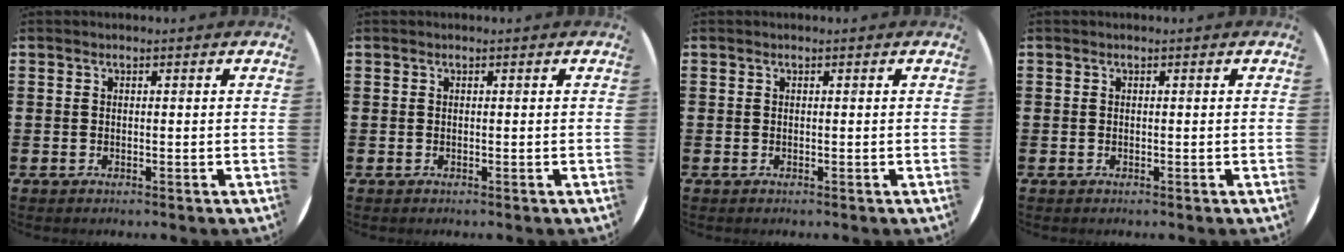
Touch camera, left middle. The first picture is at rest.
{"total": 0.0}
{"total": 0.0}
{"total": 0.0}